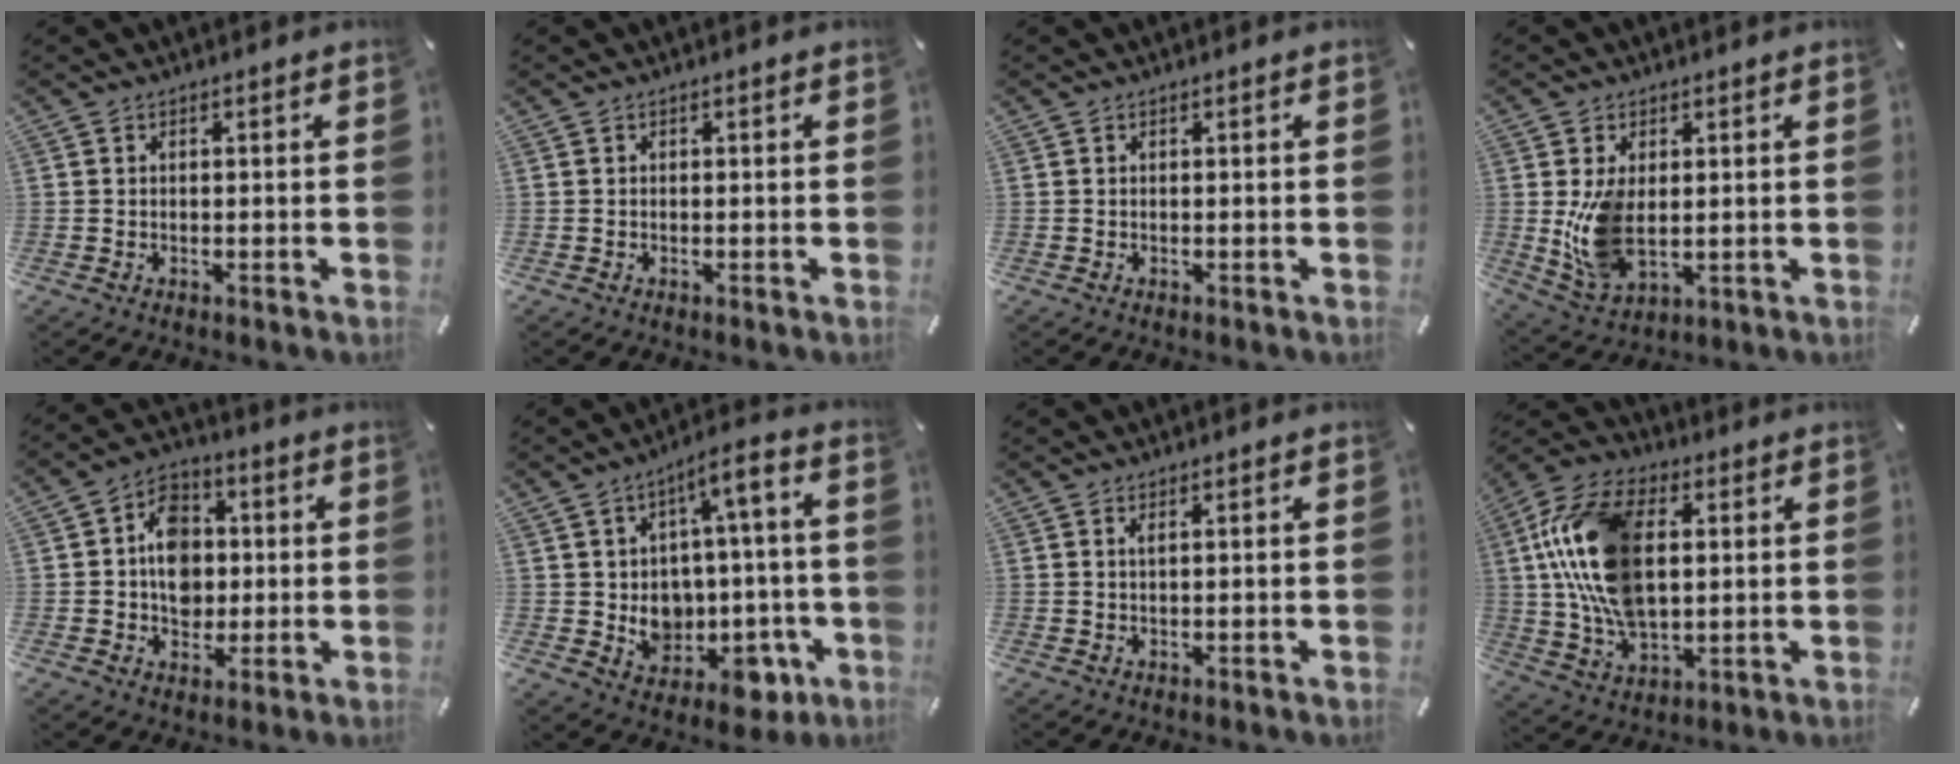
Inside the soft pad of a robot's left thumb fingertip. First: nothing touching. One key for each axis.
{"total": 0.0}
{"total": 0.0}
{"total": 10.0, "fx": 0.5, "fy": 6.1, "fz": 7.9, "tx": -0.167, "ty": -0.016, "tz": 0.010}
{"total": 10.6, "fx": -0.4, "fy": 8.9, "fz": 5.7, "tx": -0.083, "ty": 0.015, "tz": -0.006}
{"total": 11.7, "fx": 0.0, "fy": 9.5, "fz": 6.9, "tx": -0.073, "ty": -0.010, "tz": 0.012}
{"total": 1.1, "fx": 0.4, "fy": 0.1, "fz": 1.0, "tx": -0.019, "ty": 0.000, "tz": 0.007}
{"total": 19.3, "fx": 3.3, "fy": 12.0, "fz": 14.8, "tx": -0.345, "ty": 0.004, "tz": 0.056}